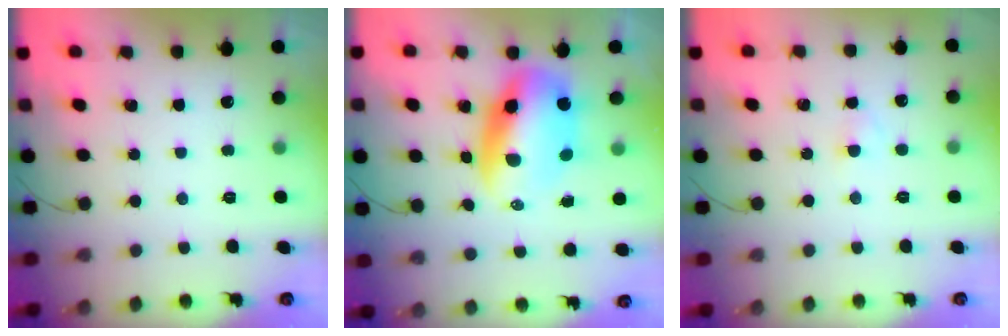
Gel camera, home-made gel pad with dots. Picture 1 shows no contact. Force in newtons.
{"total": 12.3, "press": 11.8, "slide": 3.5}
{"total": 1.8, "press": 1.6, "slide": 0.9}